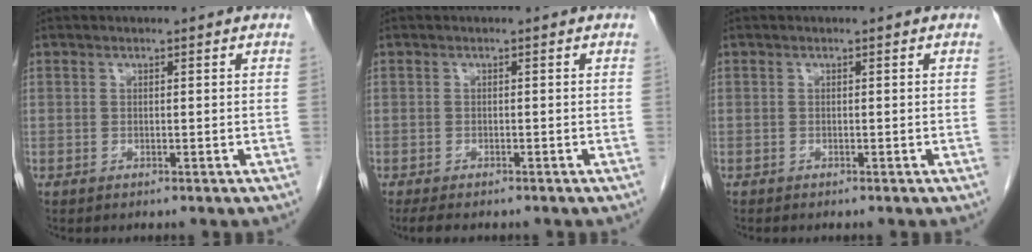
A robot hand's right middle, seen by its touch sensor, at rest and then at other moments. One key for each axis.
{"total": 3.8, "fx": -3.0, "fy": 1.1, "fz": 1.9, "tx": -0.027, "ty": -0.010, "tz": -0.039}
{"total": 0.0}